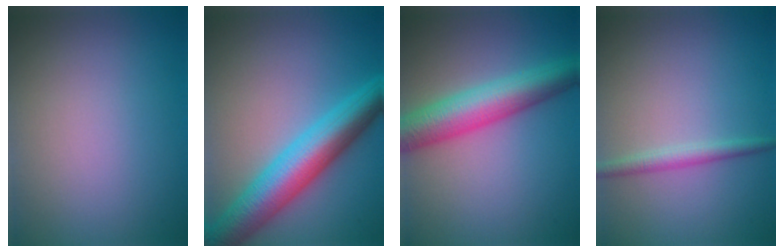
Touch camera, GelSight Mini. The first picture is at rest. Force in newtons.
{"total": 8.3, "press": 8.3, "slide": 0.1}
{"total": 7.1, "press": 7.1, "slide": 0.1}
{"total": 1.7, "press": 1.7, "slide": 0.1}